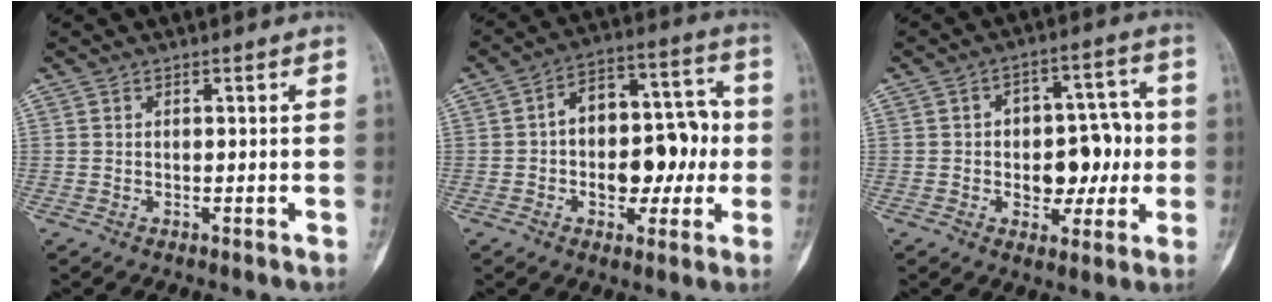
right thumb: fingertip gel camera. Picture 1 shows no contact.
{"total": 15.5, "force": [-1.6, 9.8, 11.9], "torque": [-0.128, 0.048, -0.025]}
{"total": 11.7, "force": [-1.1, 7.9, 8.5], "torque": [-0.066, 0.036, -0.012]}